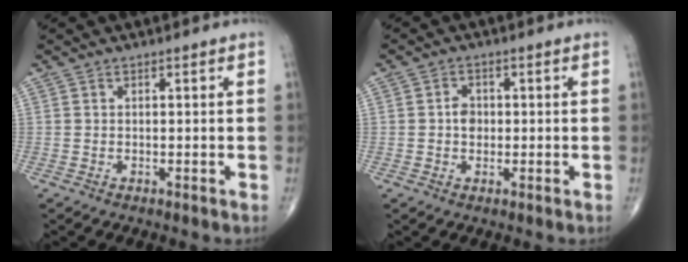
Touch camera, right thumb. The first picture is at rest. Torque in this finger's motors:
{"motor_torque": [0.43, 0.22, 0.08, -0.25, -0.01]}